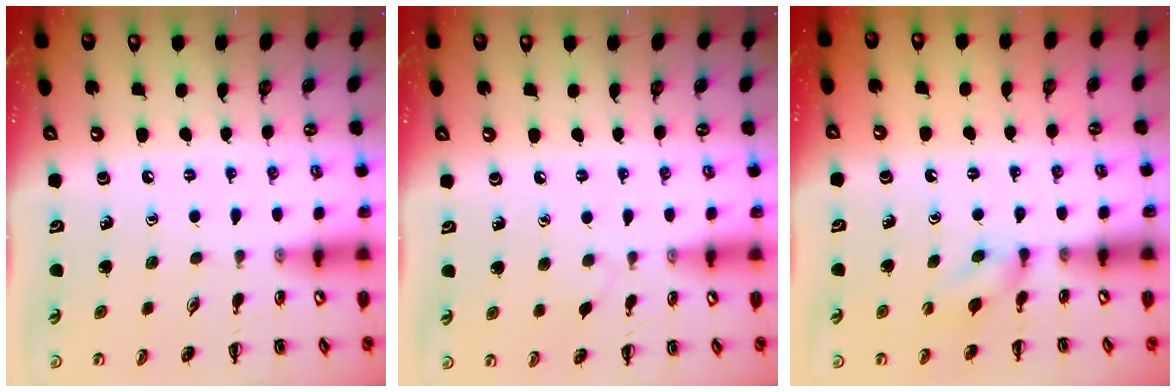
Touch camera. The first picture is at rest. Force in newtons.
{"total": 2.6, "press": 2.4, "slide": 1.1}
{"total": 3.8, "press": 3.6, "slide": 1.3}